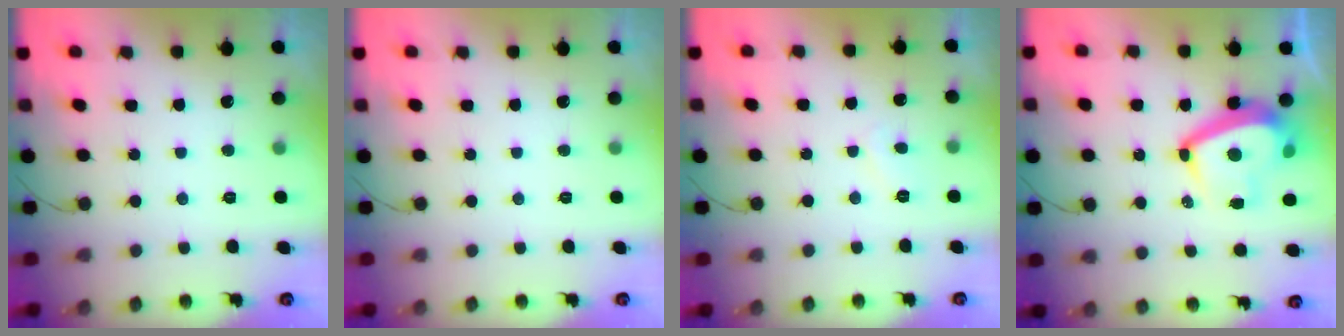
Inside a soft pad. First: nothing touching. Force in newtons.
{"total": 0.0}
{"total": 3.8, "press": 3.7, "slide": 0.5}
{"total": 11.9, "press": 11.7, "slide": 2.0}